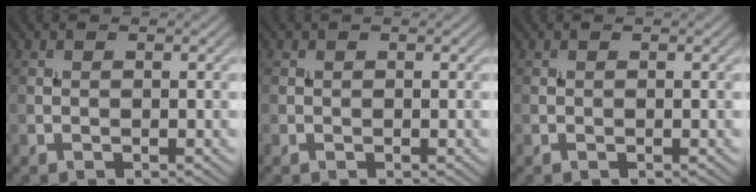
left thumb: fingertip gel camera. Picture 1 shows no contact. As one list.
[{"total": 0.0}, {"total": 0.0}]